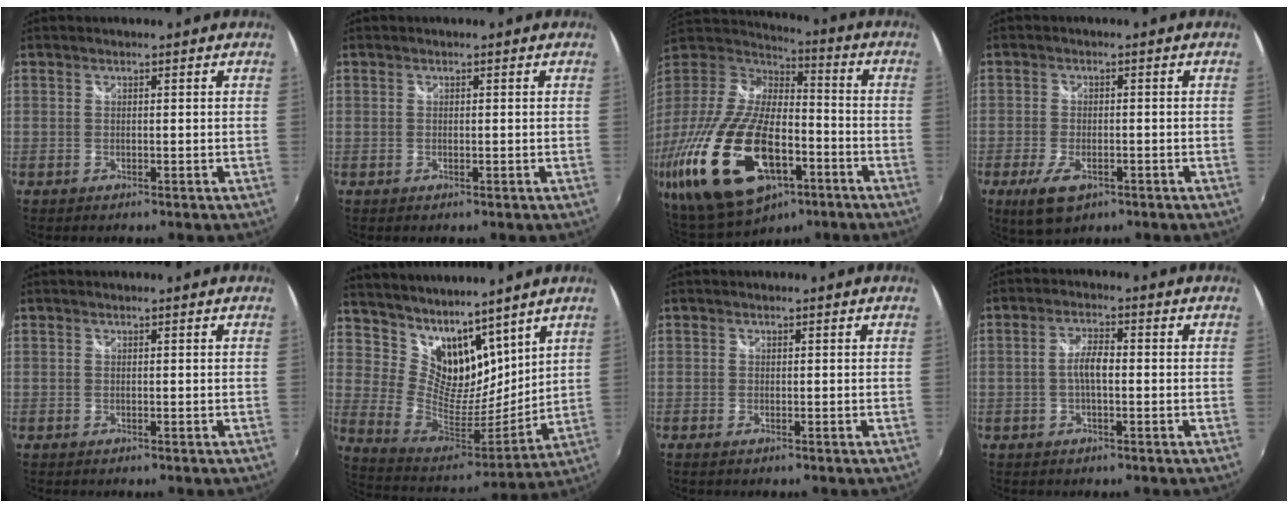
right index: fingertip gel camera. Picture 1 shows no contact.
{"total": 0.0}
{"total": 30.8, "force": [-13.3, 14.7, 23.5], "torque": [-0.498, -0.058, -0.231]}
{"total": 7.0, "force": [-3.7, 3.3, 4.9], "torque": [-0.115, -0.017, -0.064]}
{"total": 0.0}
{"total": 15.5, "force": [11.7, 7.7, 6.5], "torque": [-0.135, -0.009, 0.228]}
{"total": 0.6, "force": [-0.5, 0.4, 0.2], "torque": [-0.005, -0.005, -0.010]}
{"total": 3.6, "force": [-0.6, 1.1, 3.4], "torque": [-0.068, 0.008, -0.011]}